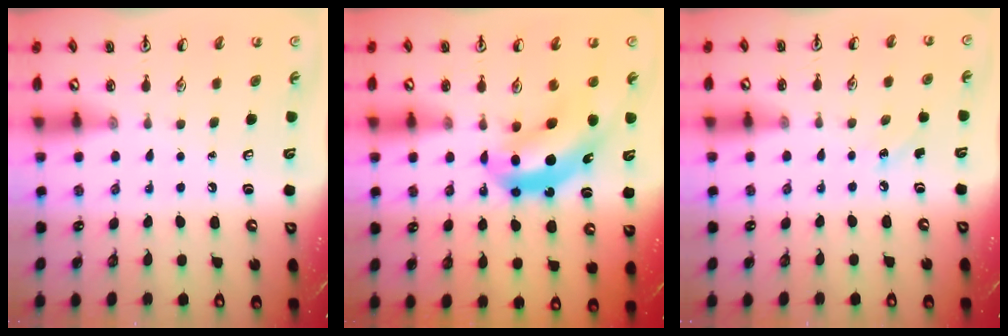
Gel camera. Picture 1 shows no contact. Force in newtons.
{"total": 10.0, "press": 9.6, "slide": 3.0}
{"total": 4.7, "press": 4.4, "slide": 1.6}